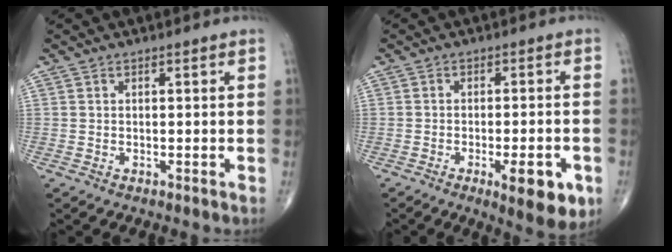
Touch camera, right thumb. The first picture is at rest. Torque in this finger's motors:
{"motor_torque": [1.19, 1.39, 0.03, -0.13, 0.22]}